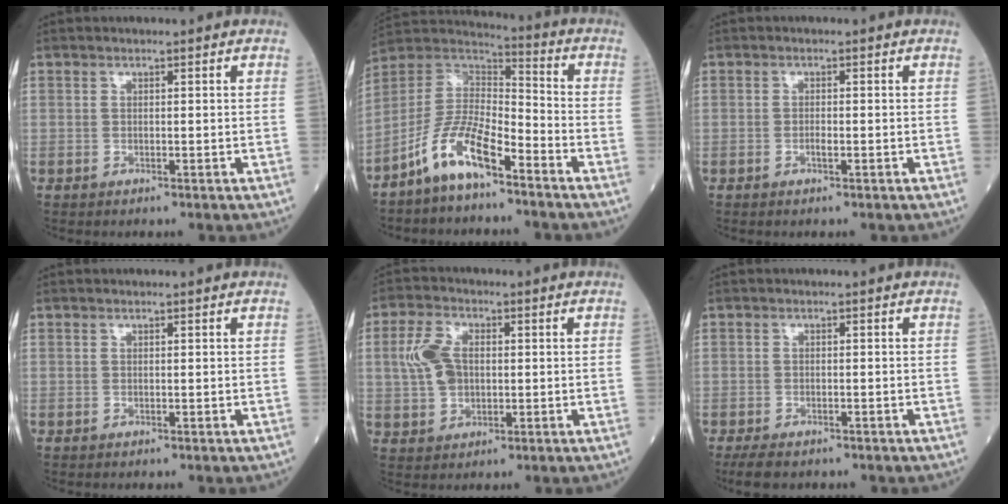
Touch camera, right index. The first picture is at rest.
{"total": 11.0, "force": [-7.0, 3.3, 7.7], "torque": [-0.168, 0.012, -0.137]}
{"total": 0.9, "force": [-0.3, 0.2, 0.8], "torque": [-0.019, 0.001, -0.005]}
{"total": 0.0}
{"total": 6.5, "force": [0.6, 4.1, 5.0], "torque": [-0.117, 0.015, 0.014]}
{"total": 3.9, "force": [-3.0, 1.7, 1.9], "torque": [-0.037, -0.008, -0.044]}